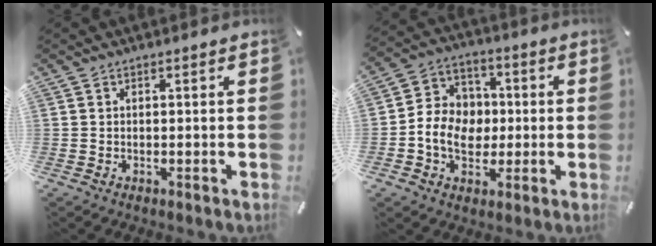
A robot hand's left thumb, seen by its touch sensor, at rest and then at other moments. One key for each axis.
{"total": 9.8, "fx": -1.4, "fy": 8.5, "fz": 4.5, "tx": -0.096, "ty": 0.024, "tz": -0.020}